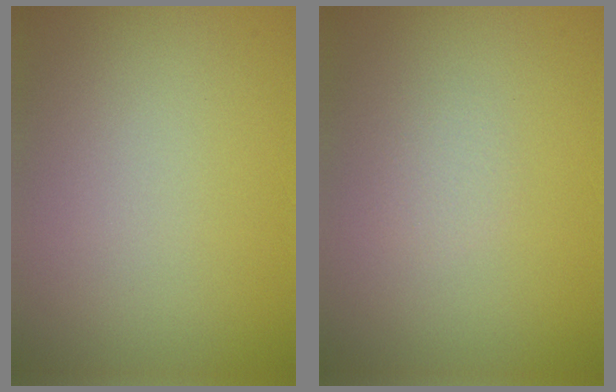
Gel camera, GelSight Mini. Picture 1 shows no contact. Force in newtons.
{"total": 0.9, "press": 0.9, "slide": 0.0}